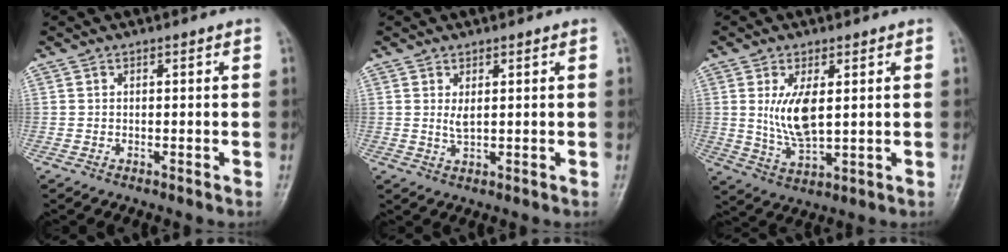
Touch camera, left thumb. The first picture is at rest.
{"total": 2.4, "force": [1.1, 0.9, 1.9], "torque": [-0.034, -0.012, 0.024]}
{"total": 7.6, "force": [1.7, 3.4, 6.6], "torque": [-0.123, -0.021, 0.043]}